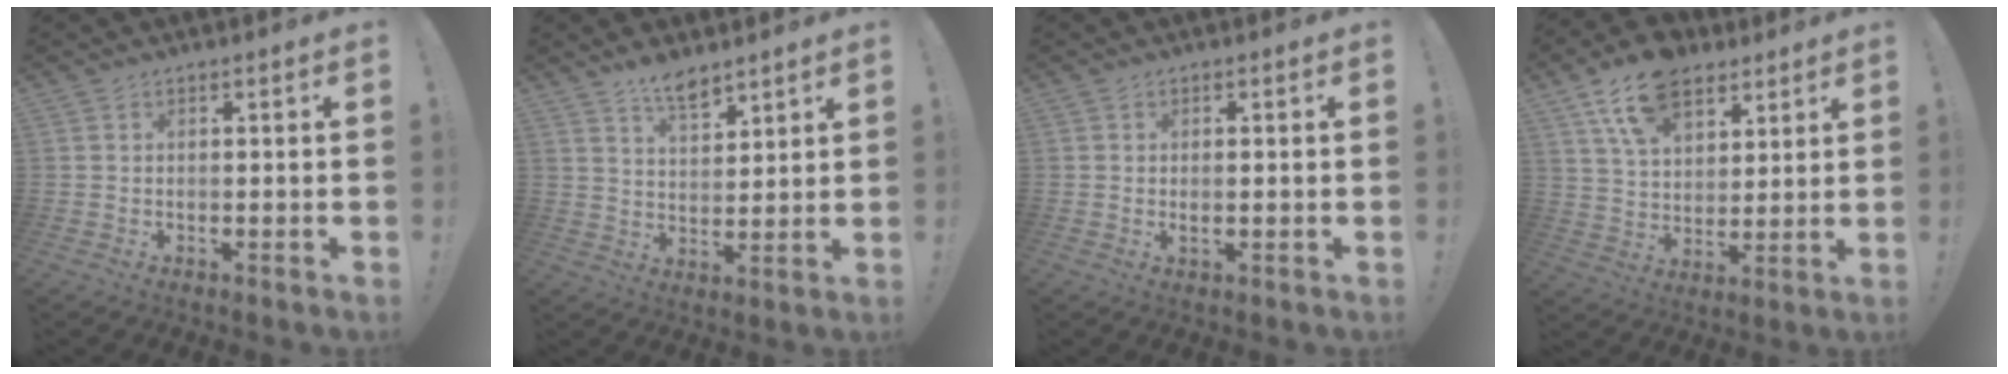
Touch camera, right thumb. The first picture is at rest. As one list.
[{"total": 7.1, "force": [5.8, 2.4, 3.3], "torque": [-0.057, -0.035, 0.105]}, {"total": 1.5, "force": [0.0, 0.3, 1.4], "torque": [-0.025, -0.001, 0.000]}, {"total": 14.4, "force": [8.8, 8.9, 7.2], "torque": [-0.120, -0.042, 0.163]}]